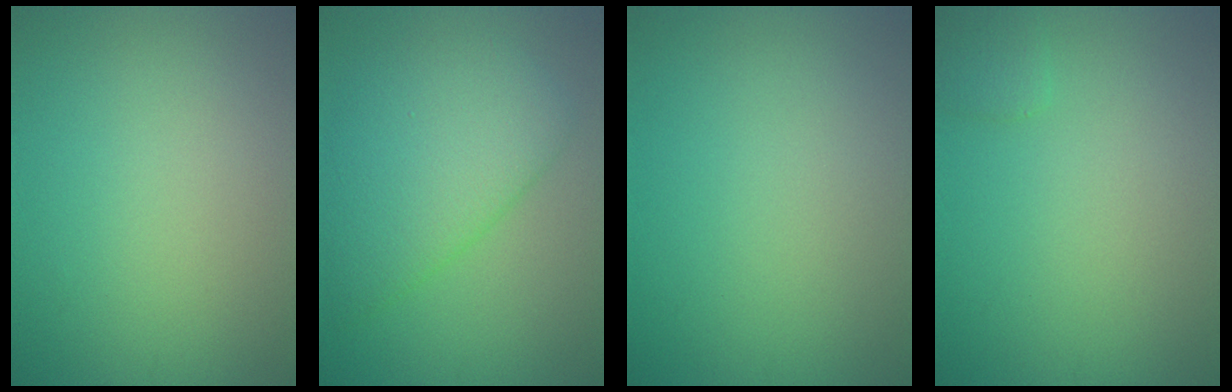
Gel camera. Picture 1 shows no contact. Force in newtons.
{"total": 5.9, "press": 5.9, "slide": 0.4}
{"total": 0.0}
{"total": 1.3, "press": 1.3, "slide": 0.1}